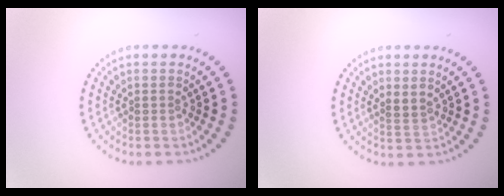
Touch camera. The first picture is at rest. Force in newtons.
{"total": 1.2, "press": 1.1, "slide": 0.5}